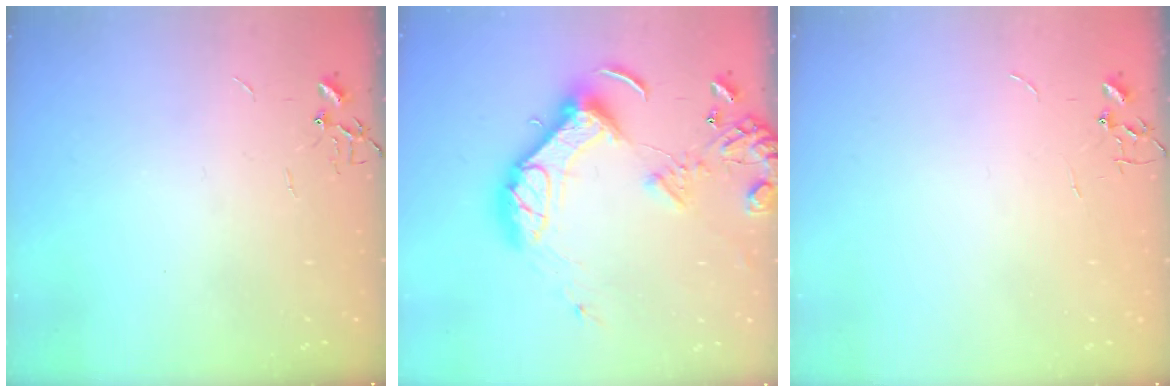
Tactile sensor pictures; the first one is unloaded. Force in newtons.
{"total": 16.3, "press": 16.1, "slide": 2.7}
{"total": 0.0}